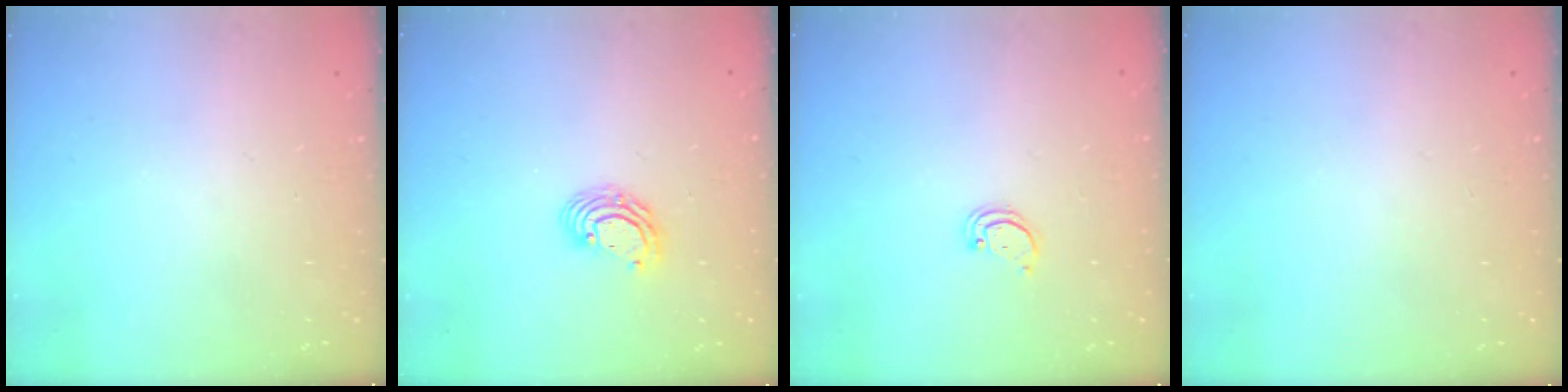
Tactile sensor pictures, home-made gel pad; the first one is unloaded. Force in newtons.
{"total": 6.2, "press": 6.2, "slide": 0.4}
{"total": 1.8, "press": 1.8, "slide": 0.2}
{"total": 0.0}